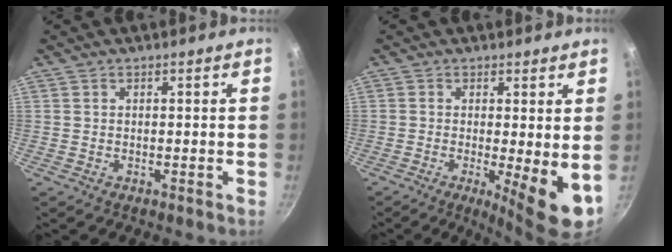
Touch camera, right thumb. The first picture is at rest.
{"total": 8.1, "force": [-0.8, 1.7, 7.8], "torque": [-0.105, -0.016, -0.005]}